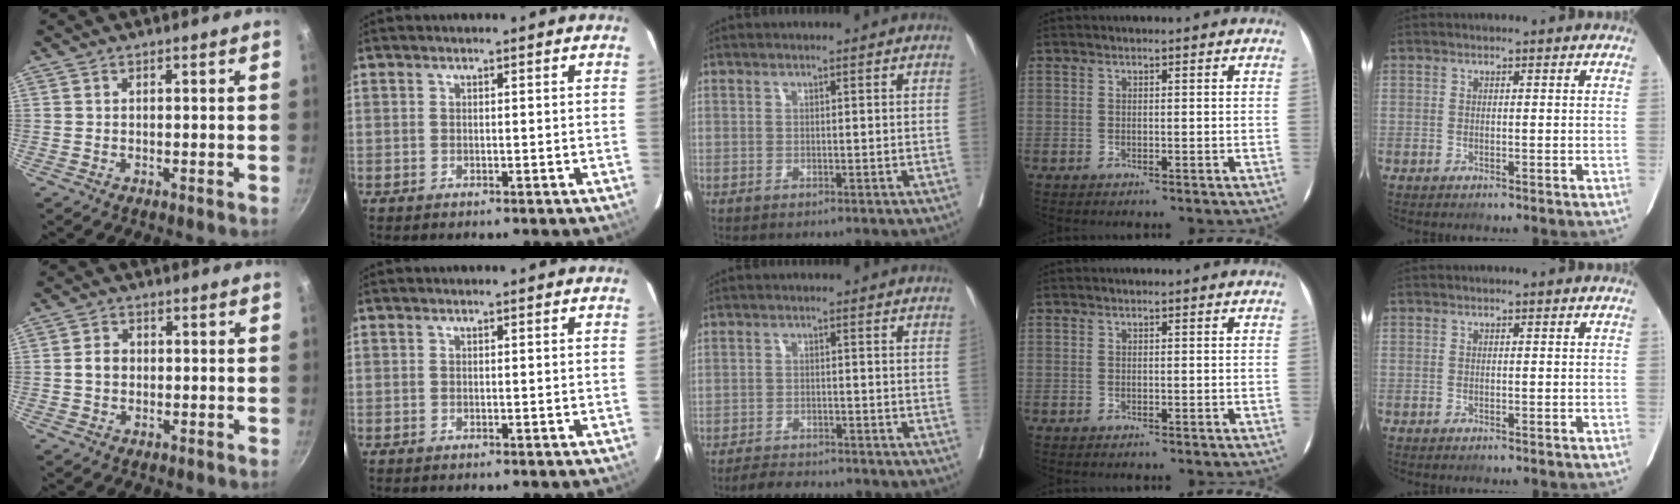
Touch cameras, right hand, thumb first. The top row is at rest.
{"thumb": {"total": 3.1, "force": [-0.1, 2.5, 1.8], "torque": [-0.028, 0.009, -0.006]}, "middle": {"total": 4.9, "force": [-4.6, 1.2, 1.4], "torque": [-0.023, -0.011, -0.074]}}